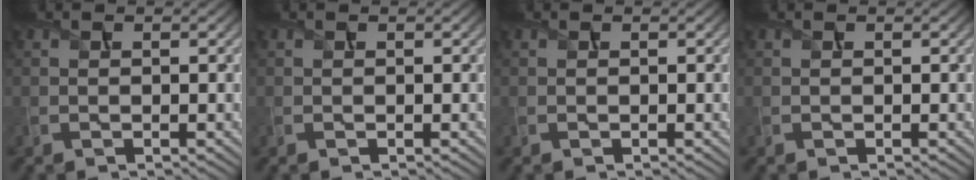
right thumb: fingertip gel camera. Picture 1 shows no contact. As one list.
[{"total": 0.0}, {"total": 0.0}, {"total": 0.0}]